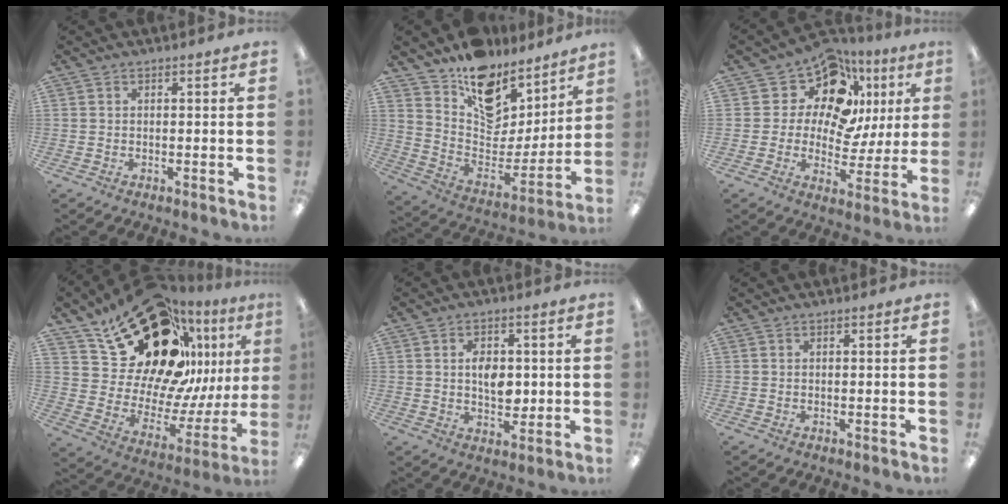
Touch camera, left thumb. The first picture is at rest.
{"total": 14.4, "force": [10.9, 8.3, 4.3], "torque": [-0.069, -0.101, 0.195]}
{"total": 14.4, "force": [8.3, 9.2, 7.5], "torque": [-0.143, -0.050, 0.151]}
{"total": 30.0, "force": [18.0, 17.4, 16.5], "torque": [-0.241, -0.115, 0.347]}
{"total": 6.4, "force": [0.7, 4.3, 4.8], "torque": [-0.069, 0.001, 0.011]}
{"total": 0.0}